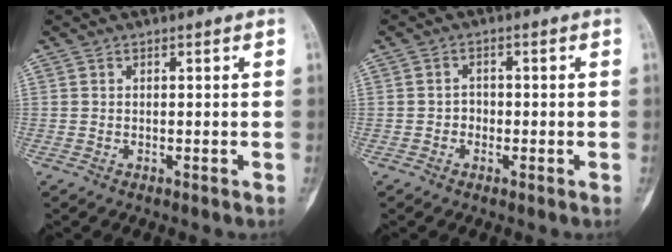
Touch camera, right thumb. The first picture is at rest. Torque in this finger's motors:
{"motor_torque": [-0.44, 0.21, 0.10, -0.27, -0.09]}